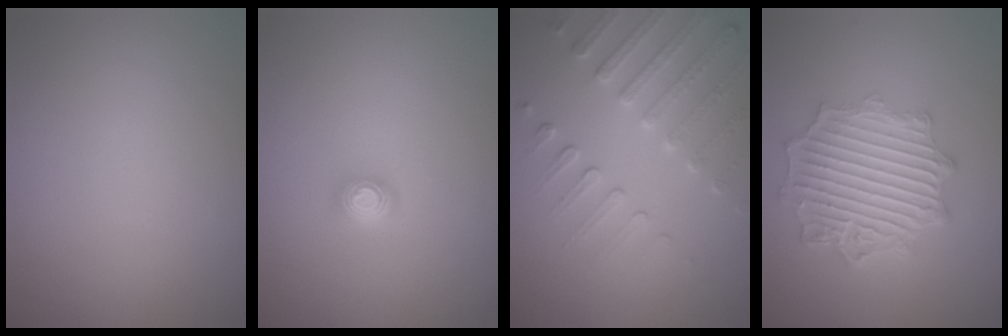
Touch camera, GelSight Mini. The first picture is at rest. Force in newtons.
{"total": 1.6, "press": 1.2, "slide": 1.1}
{"total": 3.8, "press": 3.6, "slide": 1.1}
{"total": 7.0, "press": 5.3, "slide": 4.6}